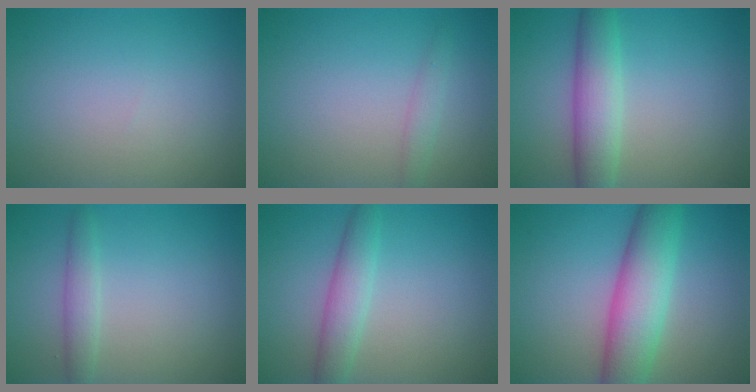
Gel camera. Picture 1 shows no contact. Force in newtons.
{"total": 1.2, "press": 1.2, "slide": 0.1}
{"total": 4.6, "press": 4.6, "slide": 0.1}
{"total": 1.9, "press": 1.8, "slide": 0.1}
{"total": 3.0, "press": 3.0, "slide": 0.1}
{"total": 7.1, "press": 7.1, "slide": 0.2}